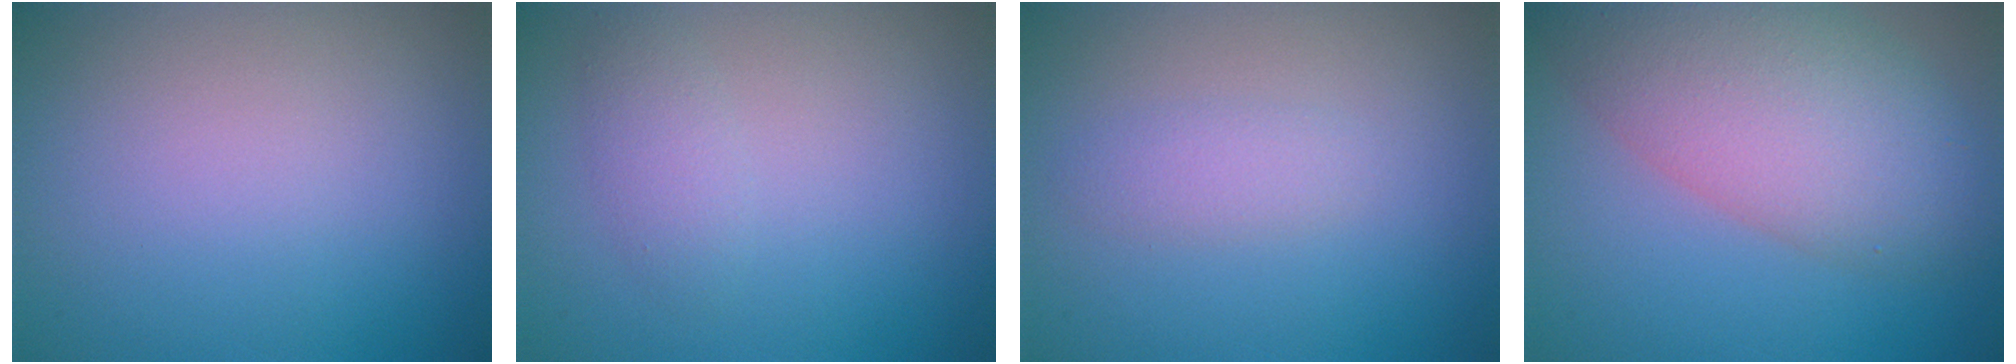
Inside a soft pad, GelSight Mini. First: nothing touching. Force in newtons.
{"total": 1.5, "press": 1.5, "slide": 0.0}
{"total": 1.4, "press": 1.4, "slide": 0.1}
{"total": 8.9, "press": 8.8, "slide": 0.7}